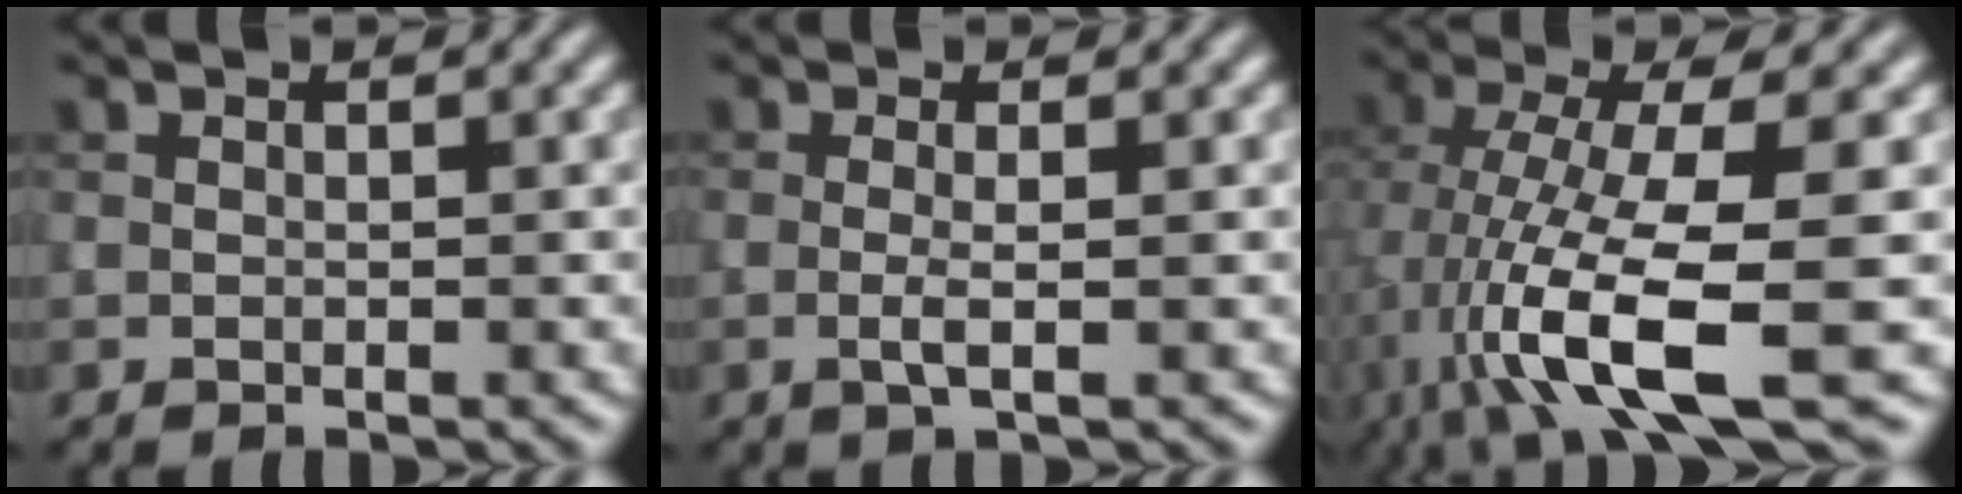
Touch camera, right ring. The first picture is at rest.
{"total": 1.8, "force": [-0.2, 0.4, 1.8], "torque": [-0.035, -0.005, -0.008]}
{"total": 11.1, "force": [-3.3, 3.1, 10.1], "torque": [-0.202, -0.014, -0.057]}